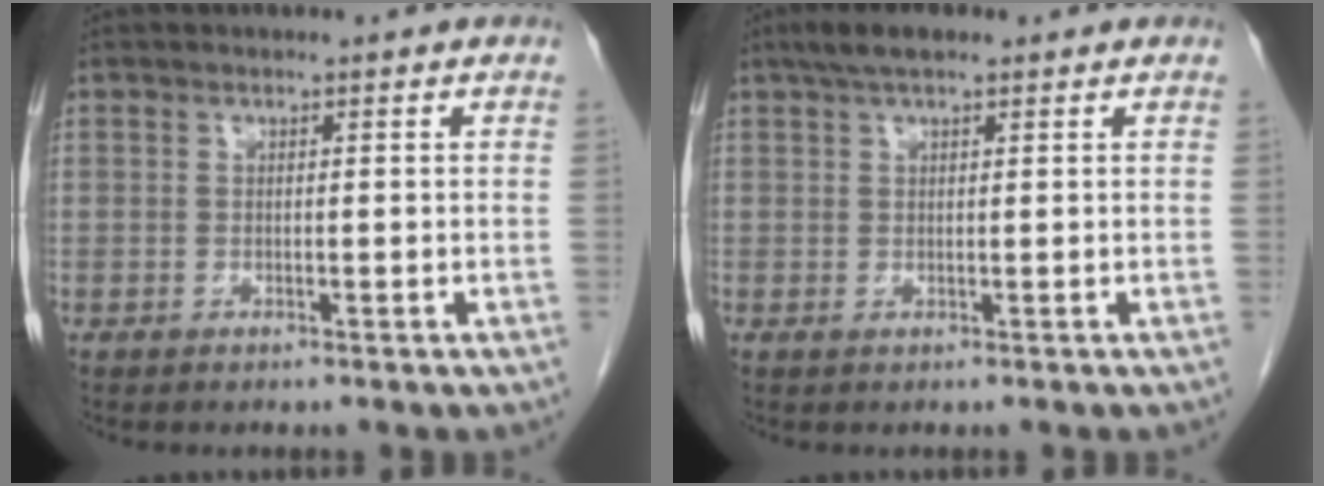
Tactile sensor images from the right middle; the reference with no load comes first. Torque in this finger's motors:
{"motor_torque": [1.11, -1.03, 0.68, 0.05]}